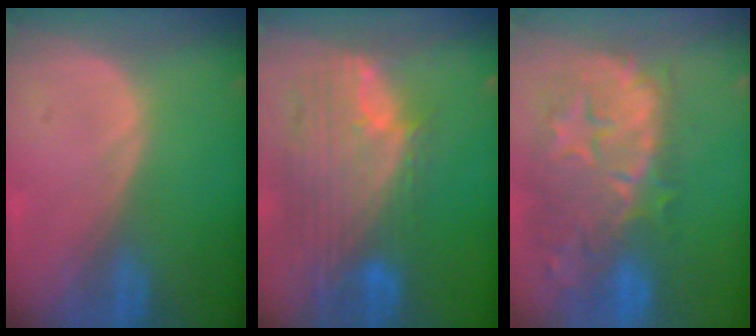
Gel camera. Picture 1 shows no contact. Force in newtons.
{"total": 11.9, "press": 10.1, "slide": 6.3}
{"total": 13.1, "press": 11.7, "slide": 6.0}